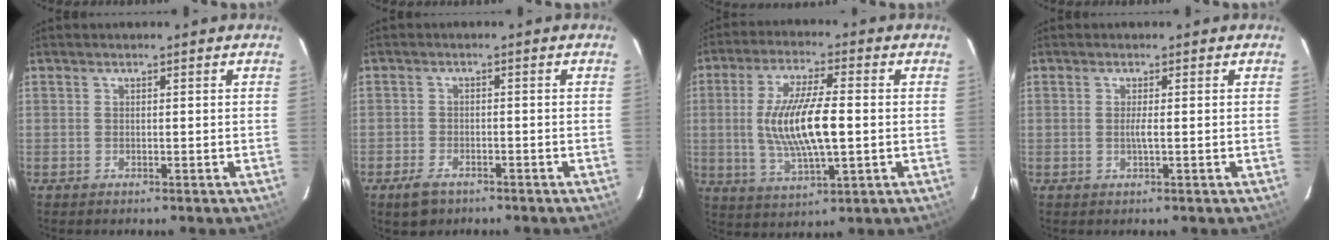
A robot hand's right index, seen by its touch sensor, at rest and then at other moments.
{"total": 4.4, "force": [-3.1, 2.5, 2.0], "torque": [-0.053, -0.004, -0.050]}
{"total": 13.6, "force": [-0.3, 3.8, 13.0], "torque": [-0.253, -0.004, 0.000]}
{"total": 1.3, "force": [-0.1, -0.3, 1.3], "torque": [-0.027, -0.003, -0.003]}